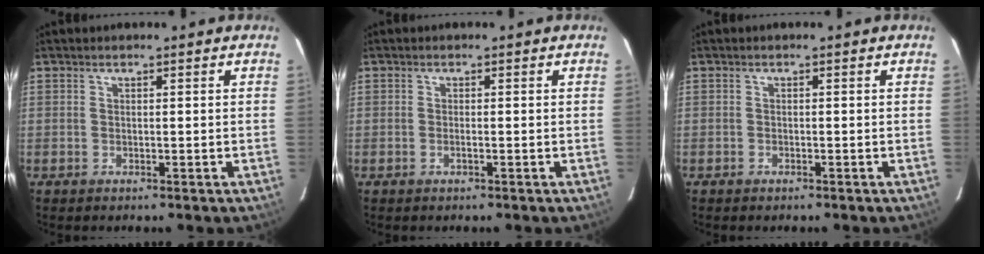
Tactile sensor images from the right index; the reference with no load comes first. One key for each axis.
{"total": 0.7, "fx": -0.3, "fy": 0.1, "fz": 0.6, "tx": -0.015, "ty": 0.000, "tz": -0.003}
{"total": 0.5, "fx": -0.4, "fy": 0.2, "fz": 0.2, "tx": -0.009, "ty": -0.001, "tz": -0.006}